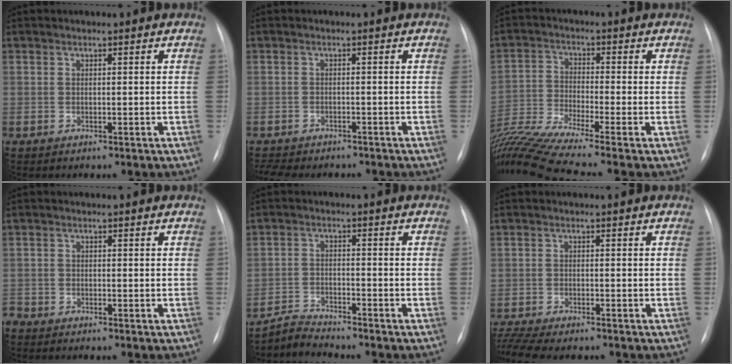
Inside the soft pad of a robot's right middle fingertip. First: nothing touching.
{"total": 8.6, "force": [-7.4, 3.0, 3.4], "torque": [-0.058, 0.000, -0.099]}
{"total": 13.4, "force": [-11.1, -2.0, 7.1], "torque": [-0.145, -0.010, -0.203]}
{"total": 1.5, "force": [-1.5, 0.3, -0.1], "torque": [0.005, -0.003, -0.027]}
{"total": 3.6, "force": [-3.5, -0.4, -0.6], "torque": [0.009, -0.018, -0.067]}
{"total": 8.9, "force": [-7.7, 1.7, 4.0], "torque": [-0.070, -0.002, -0.121]}